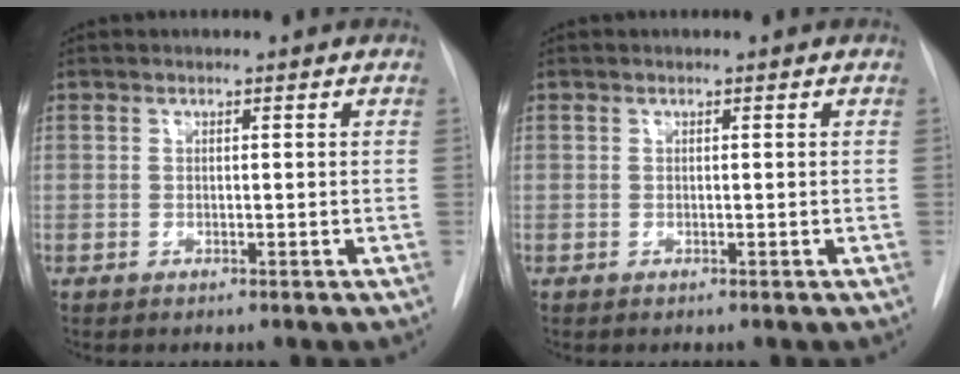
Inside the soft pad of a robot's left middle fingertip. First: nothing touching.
{"total": 0.0}